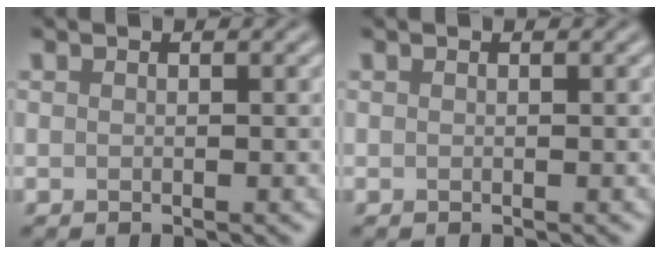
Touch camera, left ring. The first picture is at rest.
{"total": 0.0}